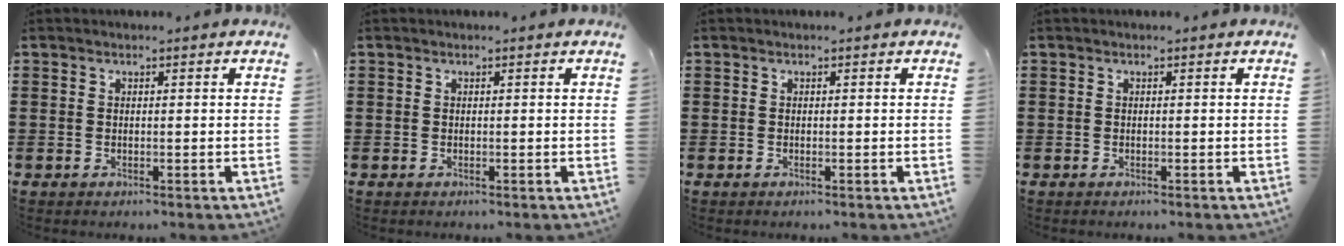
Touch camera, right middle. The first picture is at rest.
{"total": 0.0}
{"total": 0.0}
{"total": 0.0}